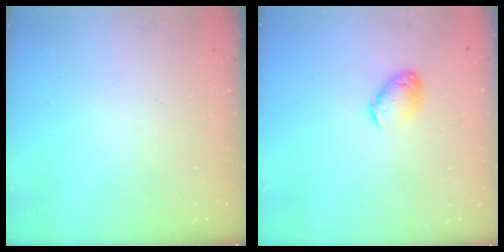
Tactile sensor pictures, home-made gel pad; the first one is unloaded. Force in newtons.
{"total": 8.3, "press": 8.2, "slide": 1.2}